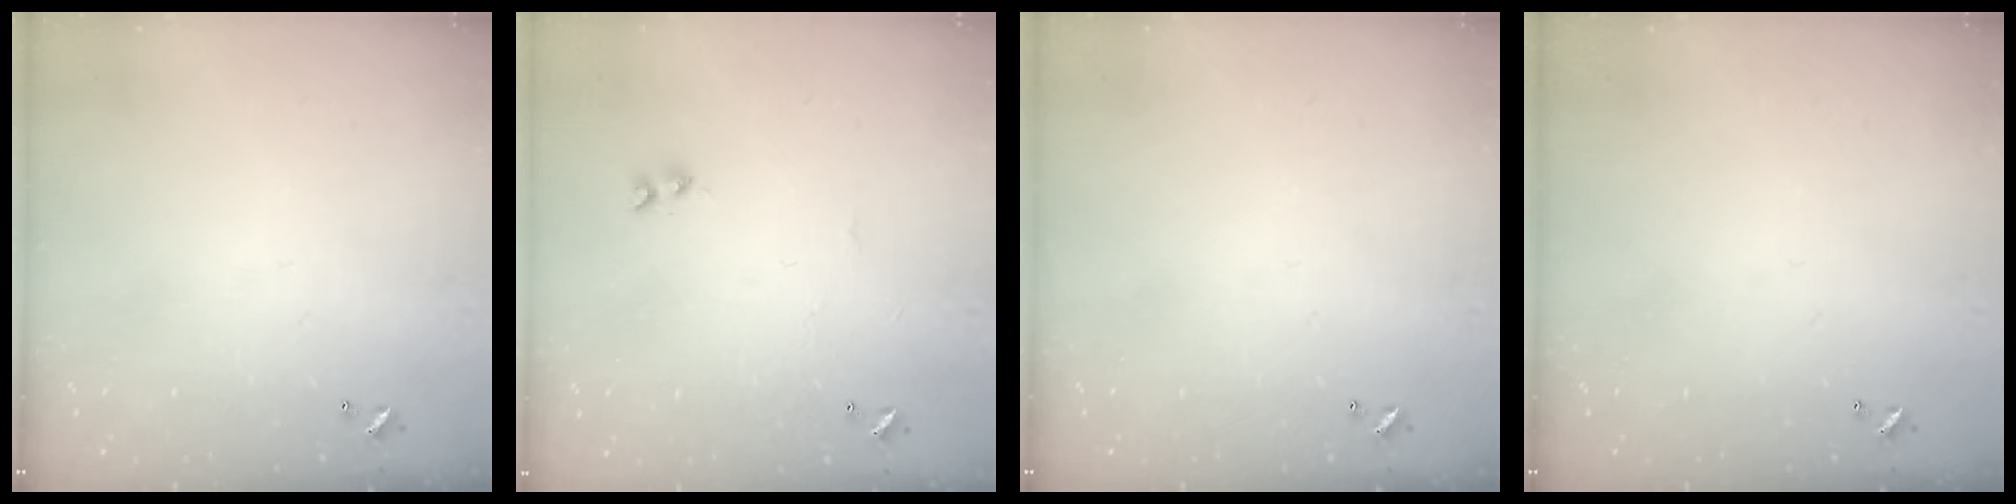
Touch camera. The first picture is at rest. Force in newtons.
{"total": 2.0, "press": 1.9, "slide": 0.6}
{"total": 0.0}
{"total": 0.0}